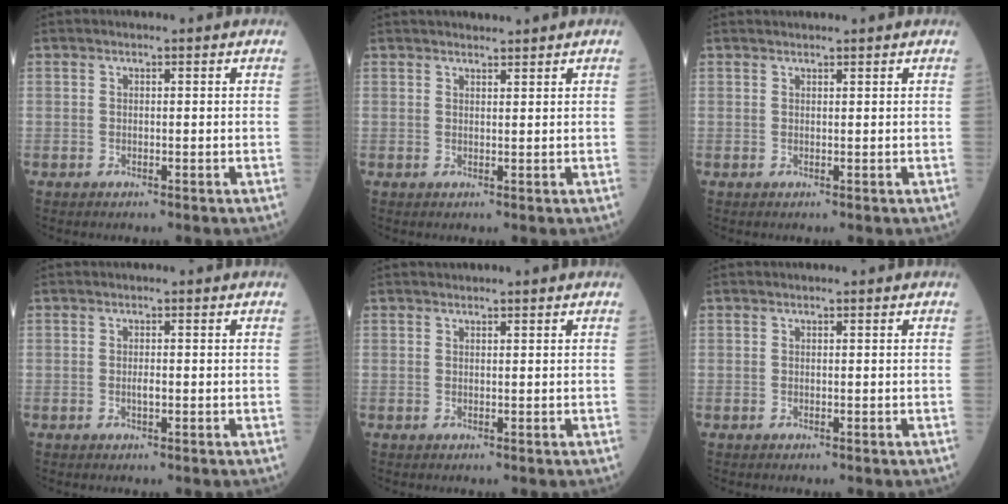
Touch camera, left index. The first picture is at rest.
{"total": 2.4, "force": [2.4, 0.1, 0.6], "torque": [-0.004, 0.014, 0.039]}
{"total": 1.2, "force": [1.2, -0.1, 0.2], "torque": [-0.002, 0.015, 0.020]}
{"total": 0.9, "force": [-0.7, 0.2, 0.6], "torque": [-0.011, -0.007, -0.013]}
{"total": 1.2, "force": [1.2, 0.0, 0.2], "torque": [-0.003, 0.014, 0.017]}
{"total": 0.0}